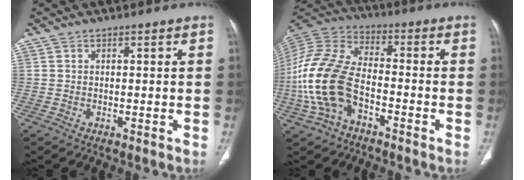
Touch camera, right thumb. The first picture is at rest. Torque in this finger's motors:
{"motor_torque": [0.22, 1.32, 1.90, -0.65, 0.63]}